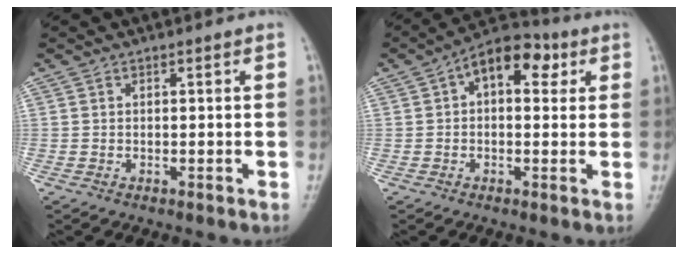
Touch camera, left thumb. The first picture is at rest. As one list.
[{"total": 10.1, "force": [2.9, 6.1, 7.5], "torque": [-0.077, 0.022, 0.033]}]